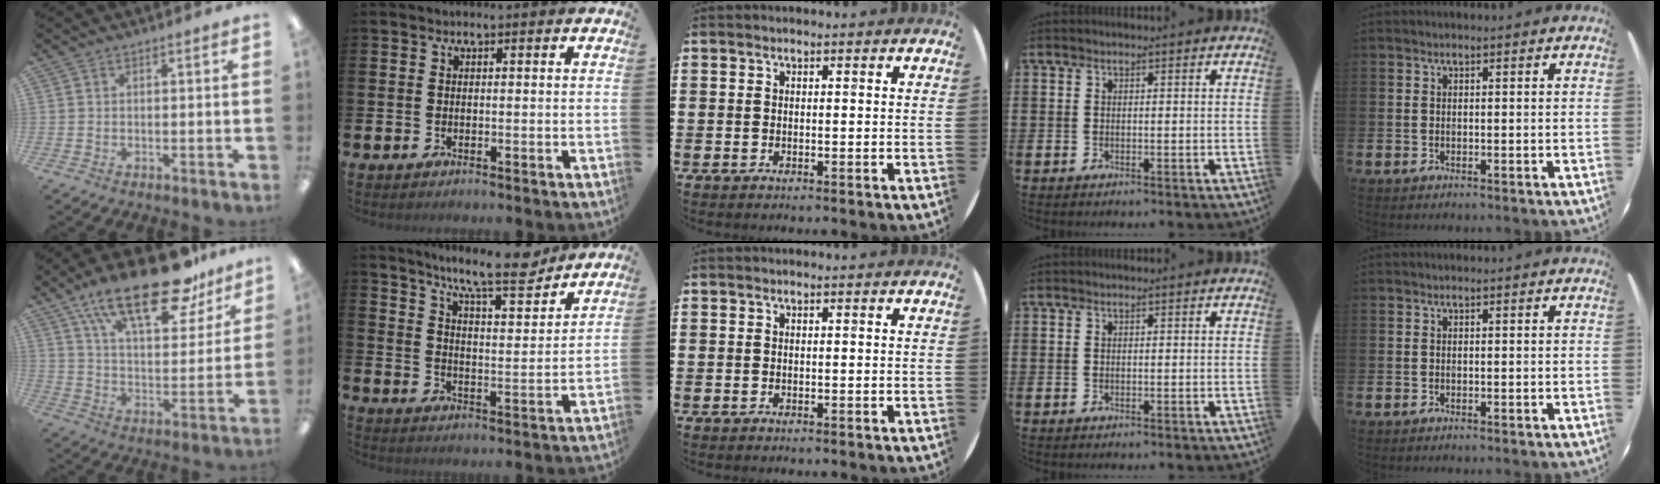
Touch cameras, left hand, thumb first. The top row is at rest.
{"thumb": {"total": 23.2, "force": [15.8, 9.0, 14.5], "torque": [-0.223, -0.089, 0.266]}, "index": {"total": 10.5, "force": [9.2, 1.4, 4.7], "torque": [-0.096, -0.051, 0.160]}}